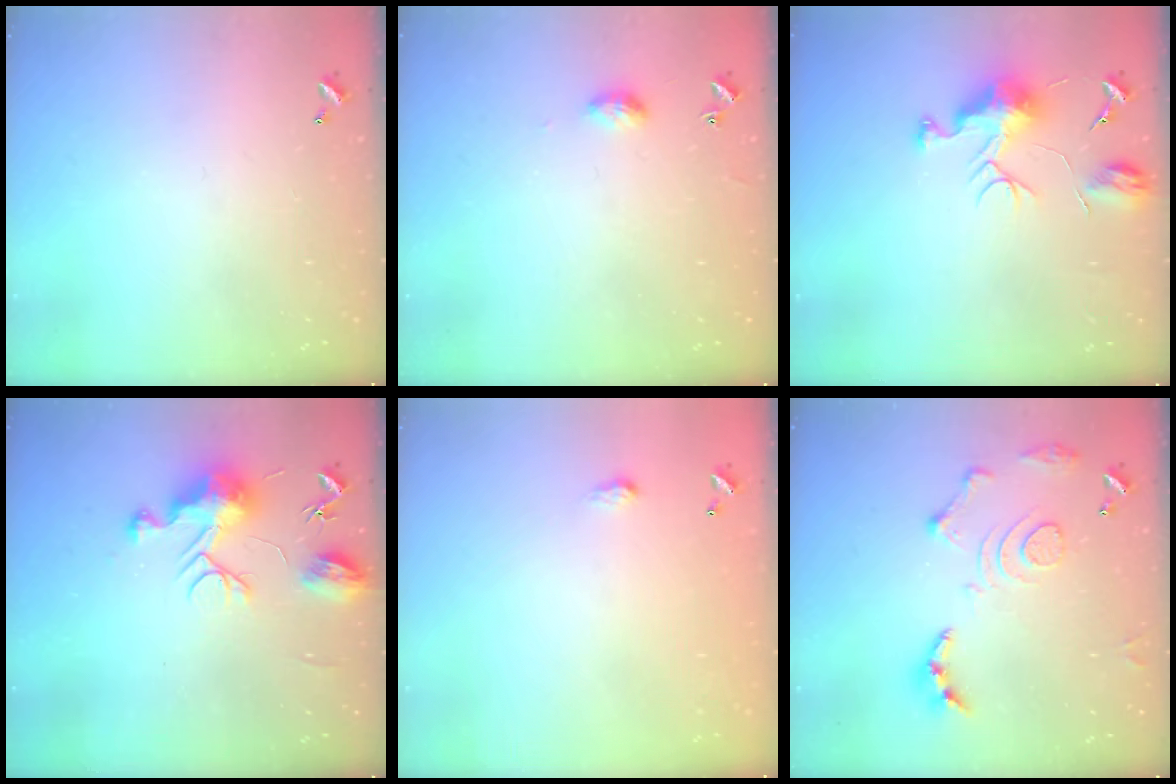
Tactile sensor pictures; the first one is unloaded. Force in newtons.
{"total": 5.2, "press": 5.2, "slide": 0.7}
{"total": 8.7, "press": 8.7, "slide": 0.7}
{"total": 12.5, "press": 12.5, "slide": 0.5}
{"total": 1.3, "press": 1.3, "slide": 0.2}
{"total": 13.7, "press": 13.6, "slide": 1.4}